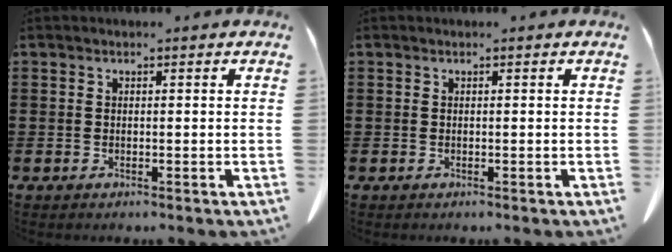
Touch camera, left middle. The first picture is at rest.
{"total": 0.0}